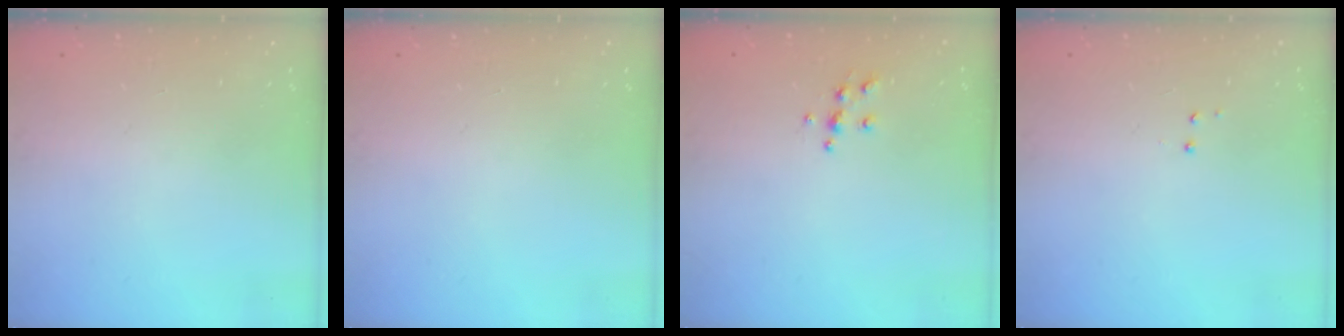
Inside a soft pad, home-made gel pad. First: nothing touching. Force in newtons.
{"total": 0.0}
{"total": 5.3, "press": 5.2, "slide": 0.5}
{"total": 2.9, "press": 2.8, "slide": 0.6}